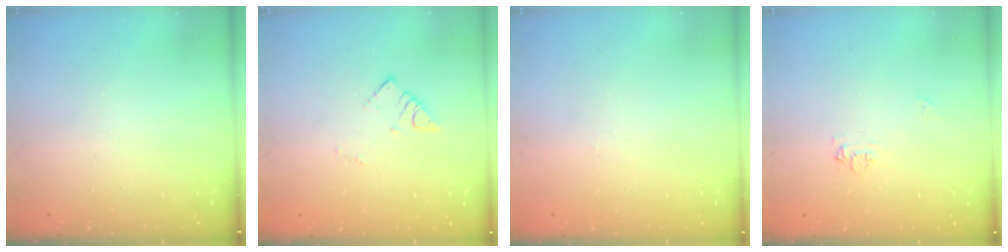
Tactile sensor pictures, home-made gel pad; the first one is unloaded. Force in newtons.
{"total": 2.6, "press": 2.6, "slide": 0.1}
{"total": 0.0}
{"total": 5.5, "press": 5.5, "slide": 0.7}